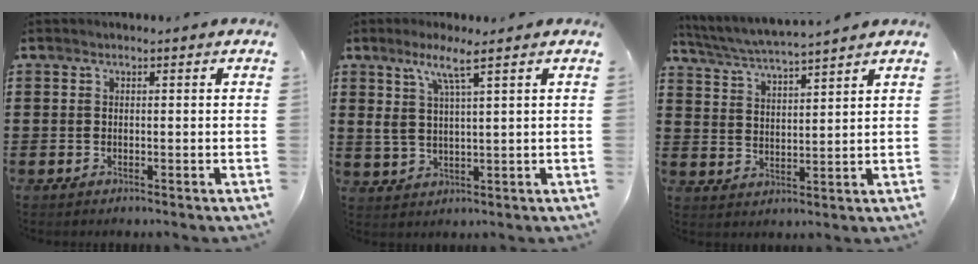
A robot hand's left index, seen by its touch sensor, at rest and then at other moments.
{"total": 5.7, "force": [2.9, 0.8, 4.8], "torque": [-0.102, 0.004, 0.049]}
{"total": 3.9, "force": [3.8, -0.6, 1.1], "torque": [-0.034, -0.020, 0.065]}